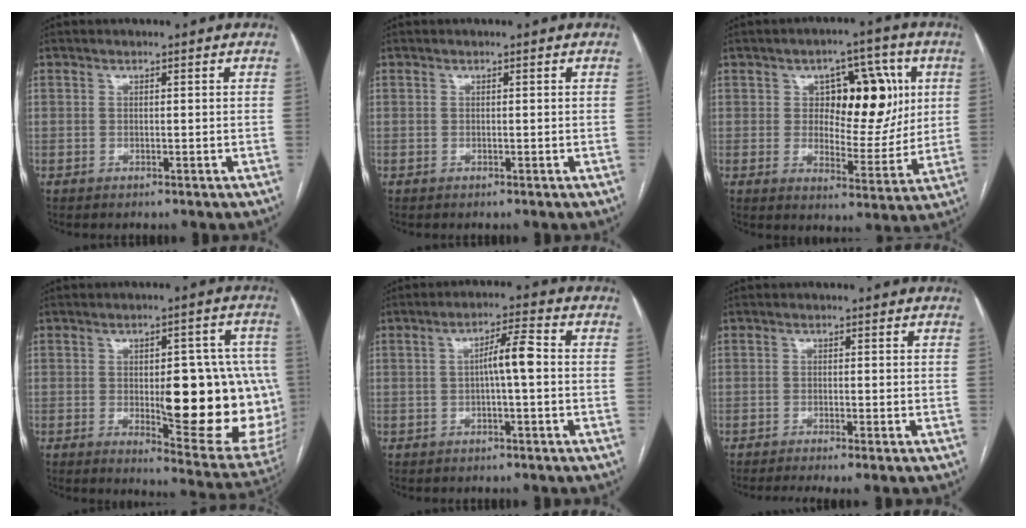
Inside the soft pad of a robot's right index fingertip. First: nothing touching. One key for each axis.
{"total": 0.0}
{"total": 13.3, "fx": 3.3, "fy": 6.7, "fz": 11.0, "tx": -0.139, "ty": 0.022, "tz": 0.058}
{"total": 20.0, "fx": -1.6, "fy": 6.4, "fz": 18.8, "tx": -0.171, "ty": 0.011, "tz": 0.002}
{"total": 4.9, "fx": -0.1, "fy": 0.5, "fz": 4.8, "tx": -0.080, "ty": 0.014, "tz": -0.001}
{"total": 3.3, "fx": -2.3, "fy": 0.0, "fz": 2.3, "tx": -0.034, "ty": -0.007, "tz": -0.038}